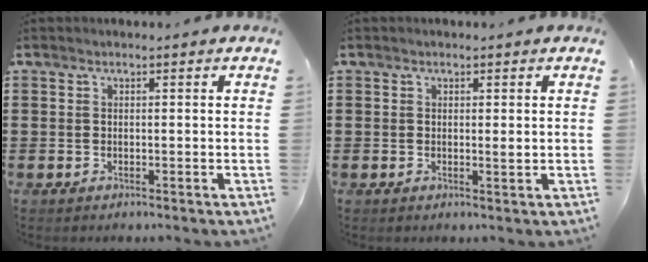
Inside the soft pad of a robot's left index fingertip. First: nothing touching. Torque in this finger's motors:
{"motor_torque": [0.03, 0.03, -0.01, 0.00]}